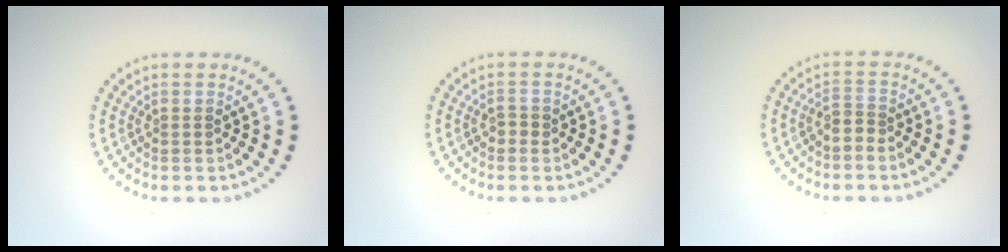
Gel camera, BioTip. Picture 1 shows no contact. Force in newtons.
{"total": 0.9, "press": 0.9, "slide": 0.3}
{"total": 1.7, "press": 1.3, "slide": 1.1}